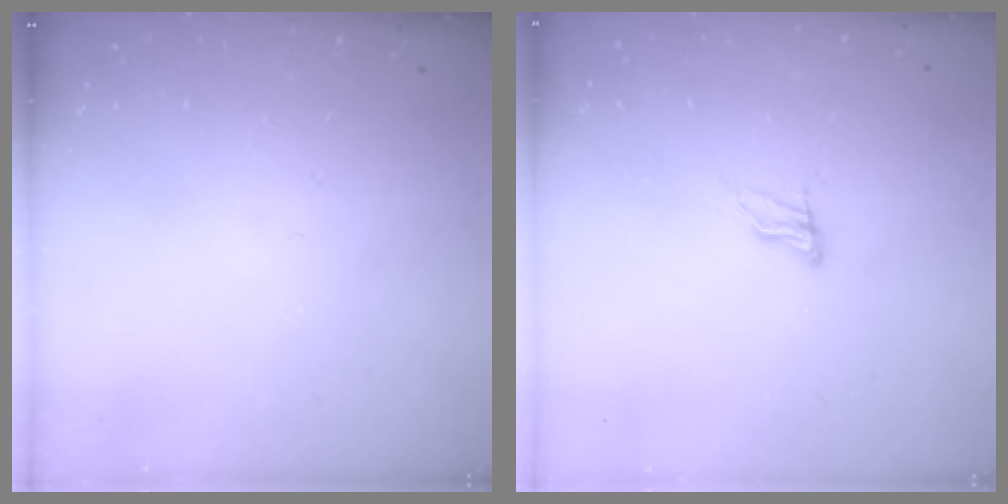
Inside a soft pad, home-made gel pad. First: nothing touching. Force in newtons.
{"total": 5.8, "press": 5.8, "slide": 0.5}